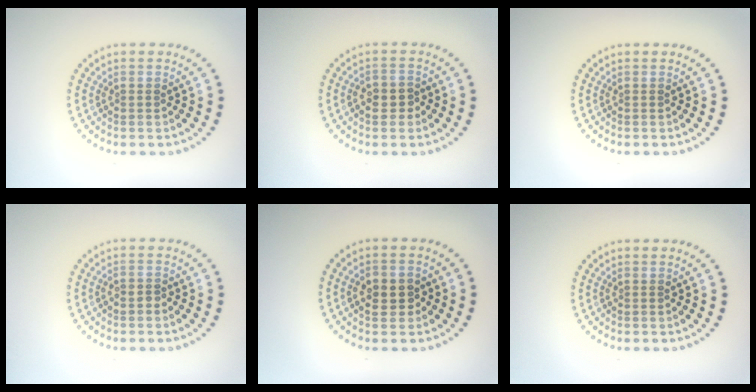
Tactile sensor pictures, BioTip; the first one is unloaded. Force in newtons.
{"total": 2.0, "press": 1.9, "slide": 0.6}
{"total": 0.0}
{"total": 0.7, "press": 0.4, "slide": 0.5}
{"total": 2.6, "press": 2.6, "slide": 0.3}
{"total": 0.0}